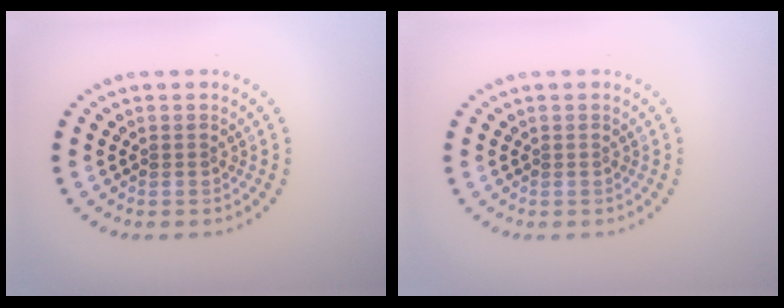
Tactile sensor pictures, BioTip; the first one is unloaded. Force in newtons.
{"total": 0.0}